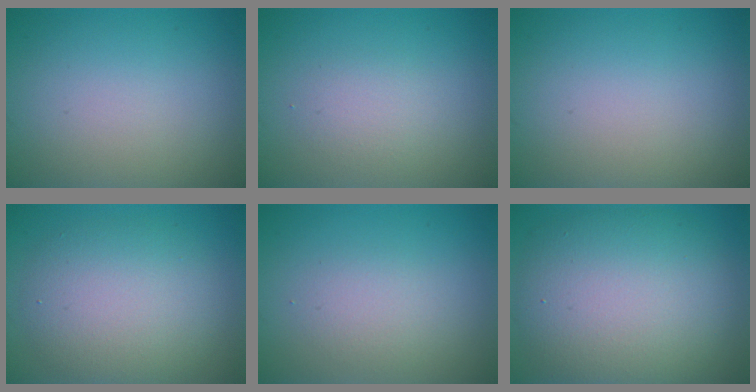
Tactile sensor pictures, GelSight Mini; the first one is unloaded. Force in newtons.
{"total": 1.6, "press": 1.6, "slide": 0.2}
{"total": 0.0}
{"total": 6.1, "press": 6.1, "slide": 0.4}
{"total": 1.9, "press": 1.9, "slide": 0.0}
{"total": 10.2, "press": 10.1, "slide": 1.0}